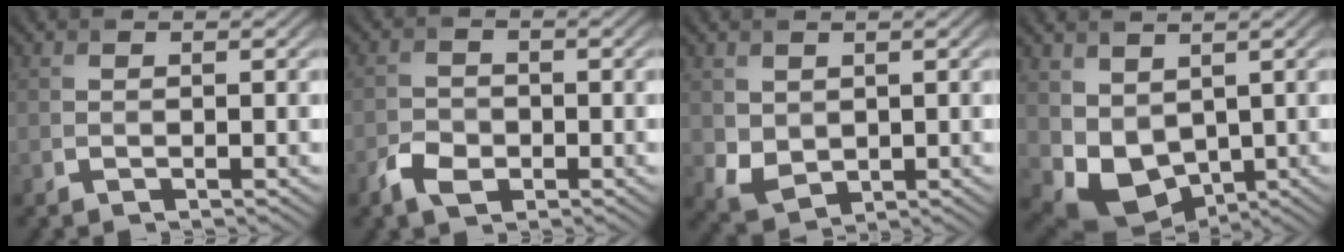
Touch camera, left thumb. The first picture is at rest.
{"total": 3.3, "force": [-1.8, 2.2, 1.7], "torque": [-0.038, -0.003, -0.041]}
{"total": 3.7, "force": [1.1, 3.0, 1.9], "torque": [-0.055, -0.012, 0.029]}
{"total": 6.9, "force": [0.8, 5.3, 4.3], "torque": [-0.117, -0.027, 0.026]}